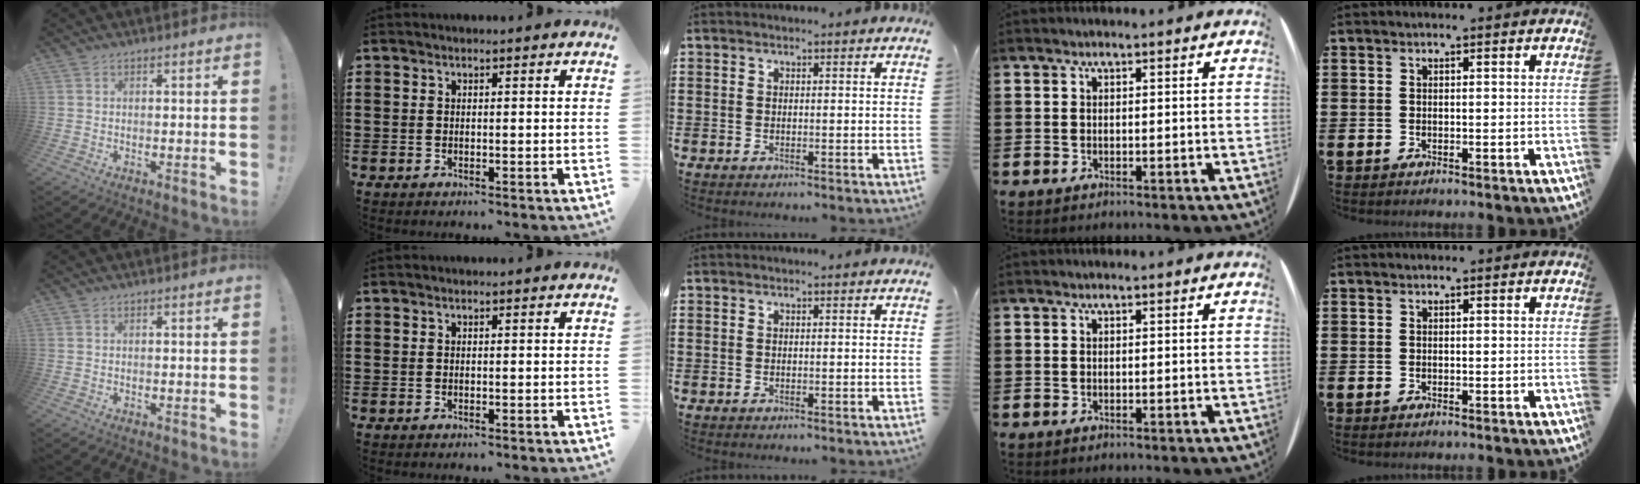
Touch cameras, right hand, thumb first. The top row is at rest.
{}